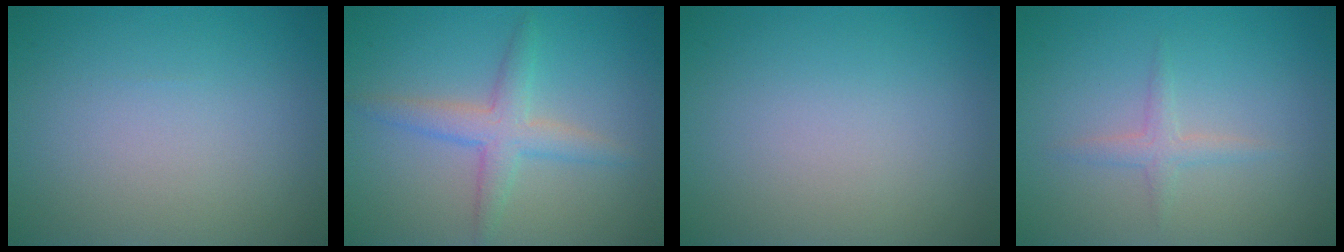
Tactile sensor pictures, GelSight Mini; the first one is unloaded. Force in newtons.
{"total": 3.2, "press": 3.2, "slide": 0.2}
{"total": 0.0}
{"total": 1.9, "press": 1.9, "slide": 0.1}